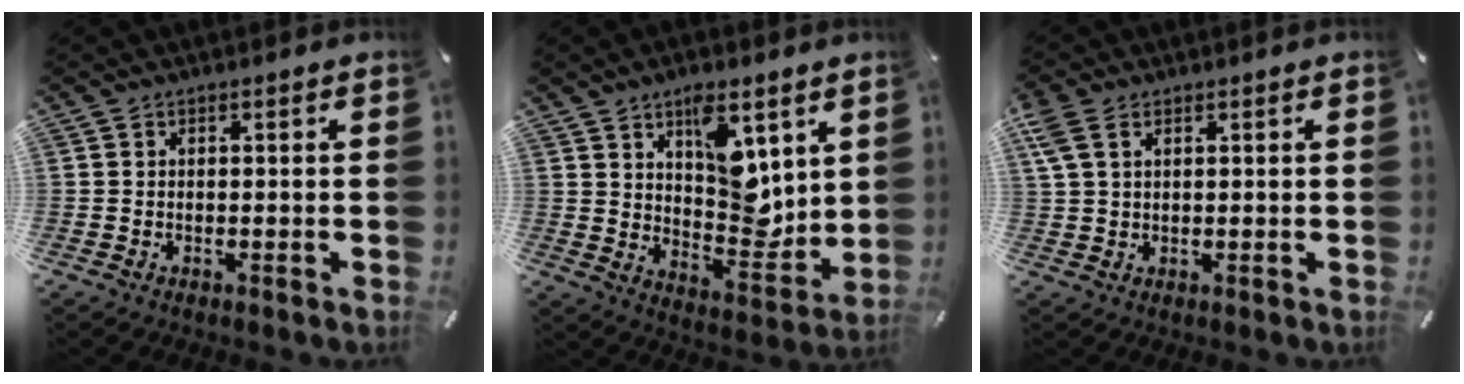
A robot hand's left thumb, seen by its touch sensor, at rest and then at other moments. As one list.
[{"total": 12.7, "force": [5.9, 7.5, 8.4], "torque": [-0.087, -0.047, 0.103]}, {"total": 5.1, "force": [2.3, 3.3, 3.2], "torque": [-0.081, 0.000, 0.043]}]